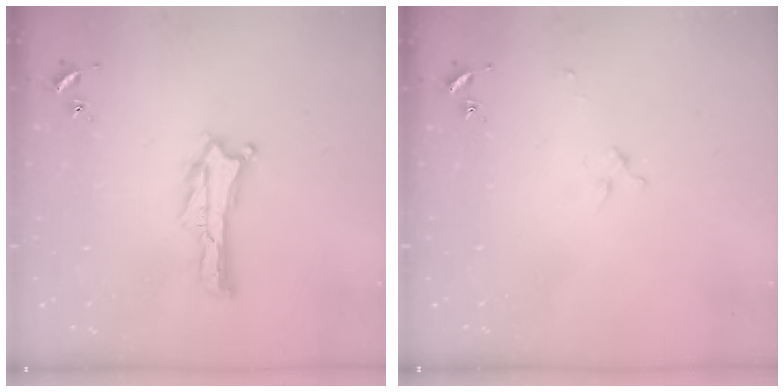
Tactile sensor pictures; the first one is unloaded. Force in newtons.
{"total": 2.0, "press": 1.9, "slide": 0.2}